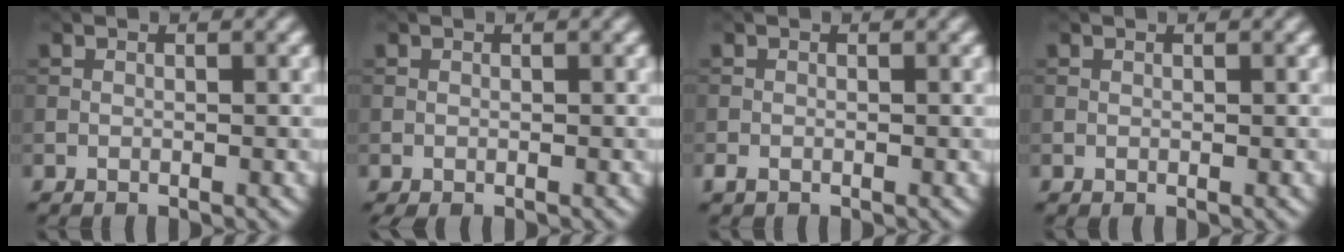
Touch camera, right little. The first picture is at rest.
{"total": 0.6, "force": [-0.3, 0.2, 0.5], "torque": [-0.011, -0.003, -0.002]}
{"total": 0.8, "force": [-0.5, 0.5, 0.3], "torque": [-0.007, -0.003, -0.011]}
{"total": 0.0}